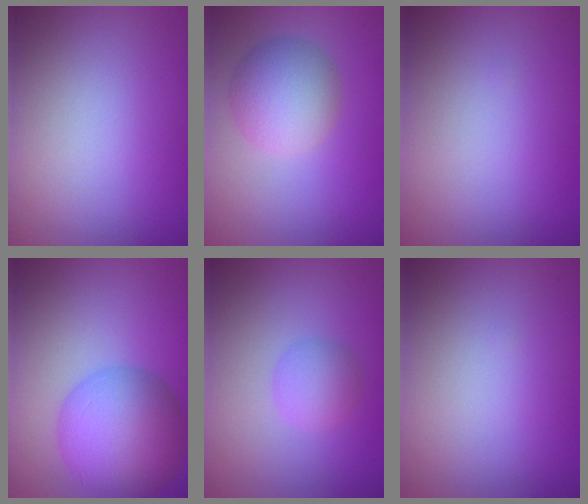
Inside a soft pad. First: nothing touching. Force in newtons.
{"total": 5.2, "press": 5.2, "slide": 0.1}
{"total": 0.0}
{"total": 8.2, "press": 8.2, "slide": 0.3}
{"total": 2.1, "press": 2.1, "slide": 0.1}
{"total": 0.0}